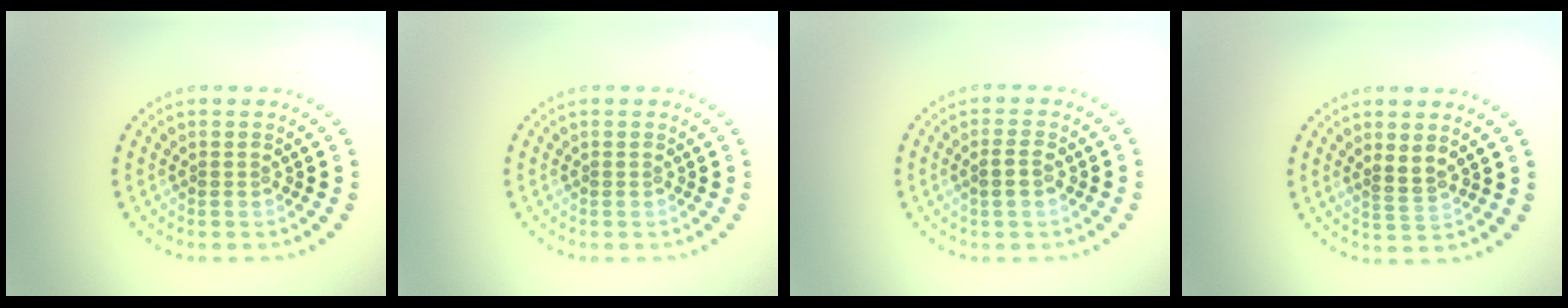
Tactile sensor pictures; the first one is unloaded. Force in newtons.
{"total": 0.0}
{"total": 1.3, "press": 1.3, "slide": 0.3}
{"total": 1.7, "press": 1.5, "slide": 0.8}